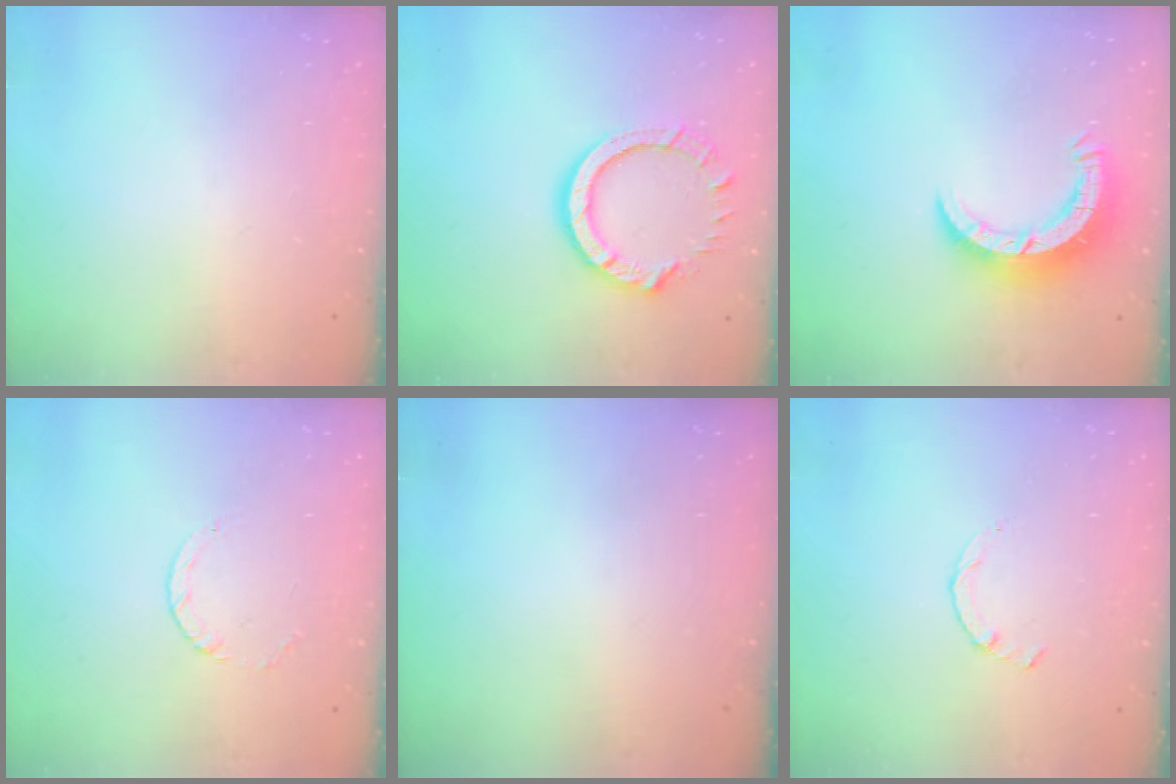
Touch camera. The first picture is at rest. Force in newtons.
{"total": 10.8, "press": 10.8, "slide": 1.2}
{"total": 8.6, "press": 8.5, "slide": 0.8}
{"total": 2.4, "press": 2.4, "slide": 0.3}
{"total": 0.0}
{"total": 0.8, "press": 0.7, "slide": 0.2}